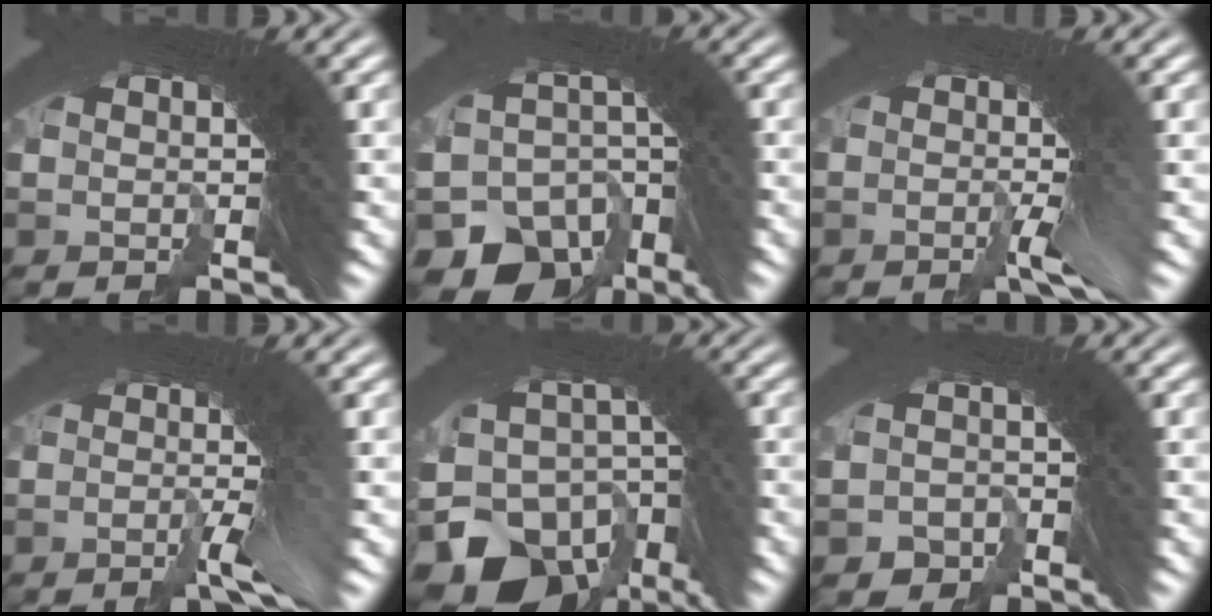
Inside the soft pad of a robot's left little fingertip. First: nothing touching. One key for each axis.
{"total": 12.8, "fx": -4.7, "fy": 9.0, "fz": 7.8, "tx": -0.177, "ty": -0.057, "tz": -0.059}
{"total": 2.8, "fx": -1.1, "fy": -0.4, "fz": 2.5, "tx": -0.026, "ty": 0.014, "tz": -0.028}
{"total": 3.1, "fx": -1.4, "fy": -0.5, "fz": 2.7, "tx": -0.029, "ty": 0.012, "tz": -0.031}
{"total": 13.9, "fx": -5.3, "fy": 9.2, "fz": 9.0, "tx": -0.219, "ty": -0.075, "tz": -0.051}
{"total": 3.9, "fx": -3.2, "fy": 2.1, "fz": -0.6, "tx": 0.008, "ty": -0.011, "tz": -0.056}